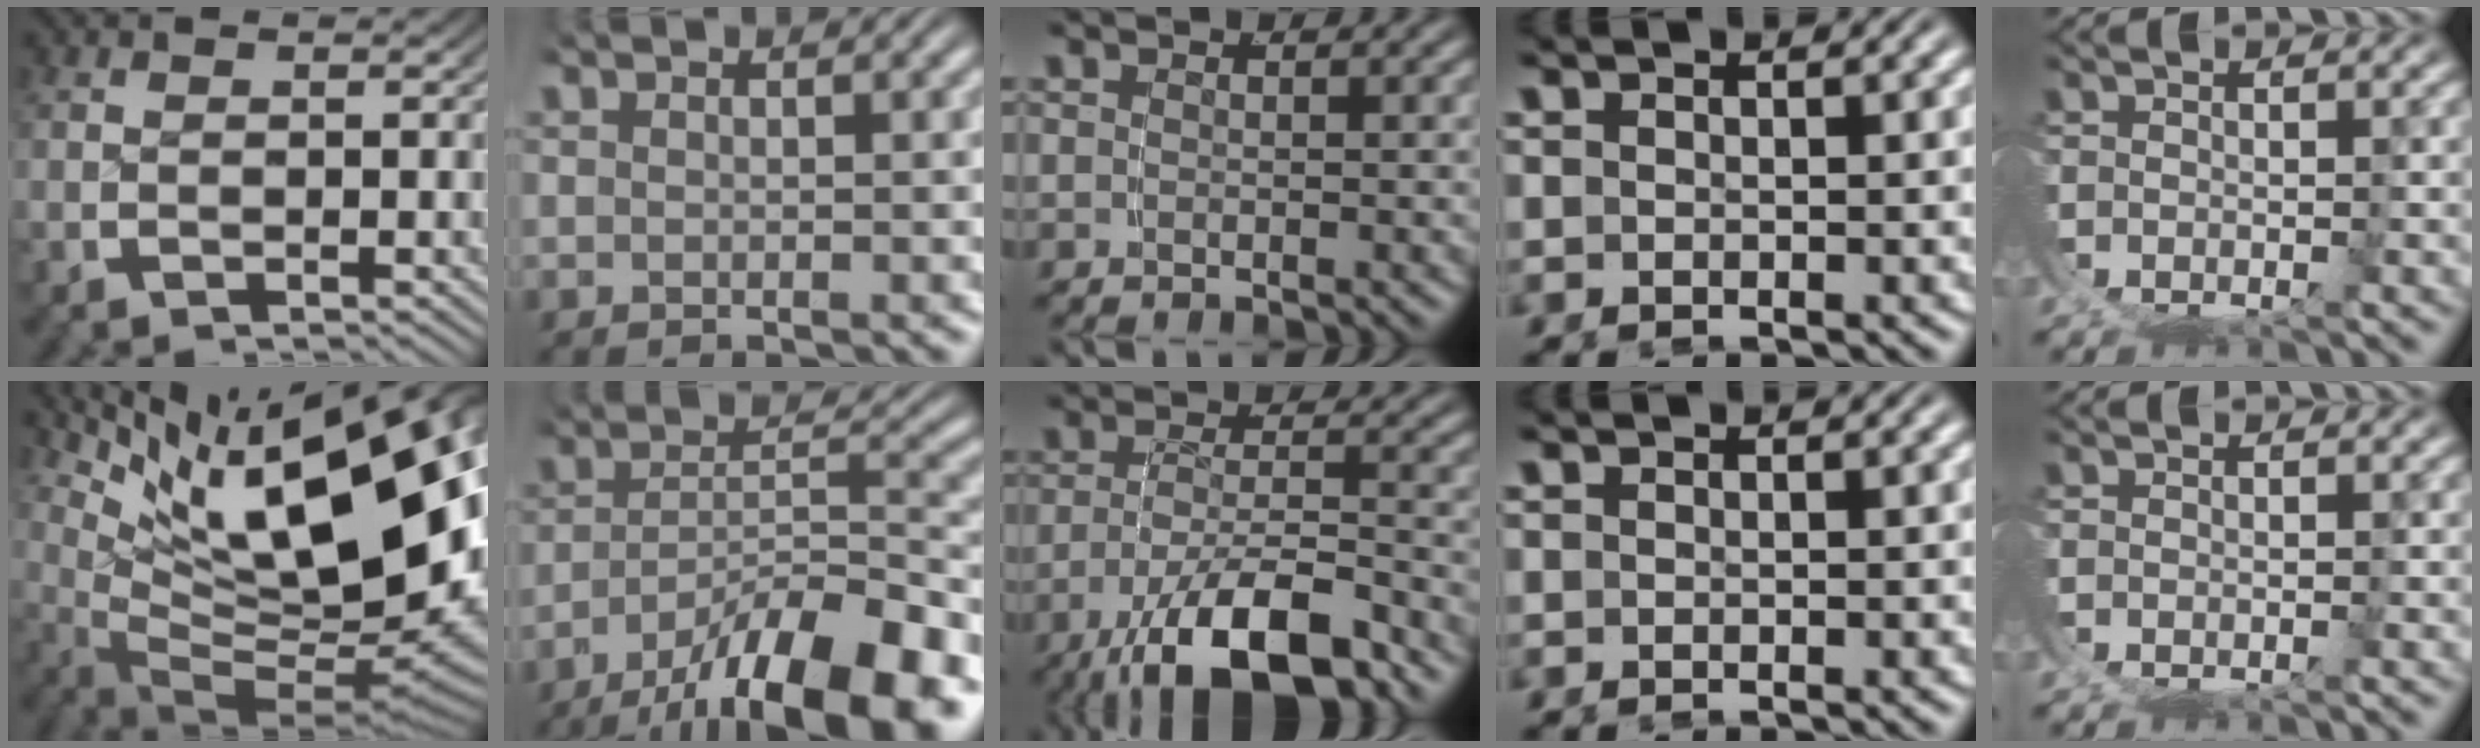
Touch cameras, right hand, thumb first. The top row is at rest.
{"thumb": {"total": 26.0, "force": [1.1, 15.2, 21.1], "torque": [-0.322, -0.050, 0.038]}, "index": {"total": 12.7, "force": [-7.9, 4.8, 8.7], "torque": [-0.119, -0.022, -0.108]}, "middle": {"total": 9.2, "force": [-4.8, 3.7, 7.0], "torque": [-0.117, -0.026, -0.055]}}